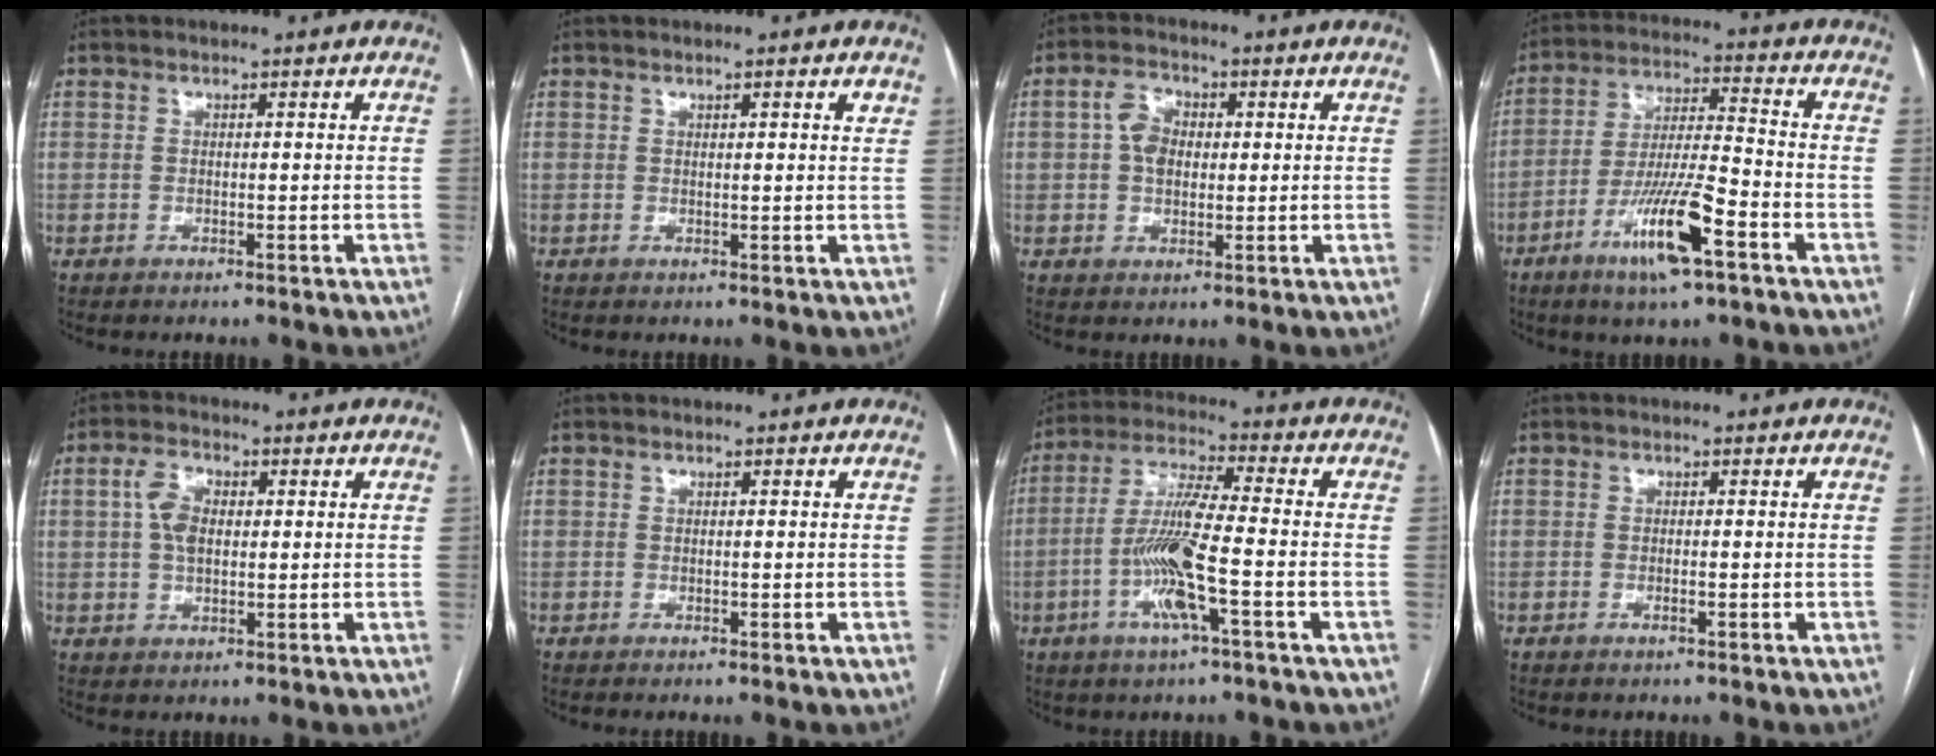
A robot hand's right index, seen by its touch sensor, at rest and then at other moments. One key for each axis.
{"total": 1.9, "fx": 1.2, "fy": 0.2, "fz": 1.5, "tx": -0.020, "ty": -0.001, "tz": 0.013}
{"total": 4.9, "fx": 0.7, "fy": 3.4, "fz": 3.5, "tx": -0.072, "ty": 0.018, "tz": 0.013}
{"total": 12.6, "fx": -6.4, "fy": 1.2, "fz": 10.7, "tx": -0.205, "ty": -0.014, "tz": -0.118}
{"total": 4.9, "fx": 0.8, "fy": 2.8, "fz": 4.0, "tx": -0.088, "ty": 0.014, "tz": 0.018}
{"total": 0.0}
{"total": 11.3, "fx": -3.3, "fy": 0.3, "fz": 10.8, "tx": -0.219, "ty": -0.004, "tz": -0.069}
{"total": 0.7, "fx": -0.4, "fy": -0.1, "fz": 0.6, "tx": -0.014, "ty": -0.001, "tz": -0.005}